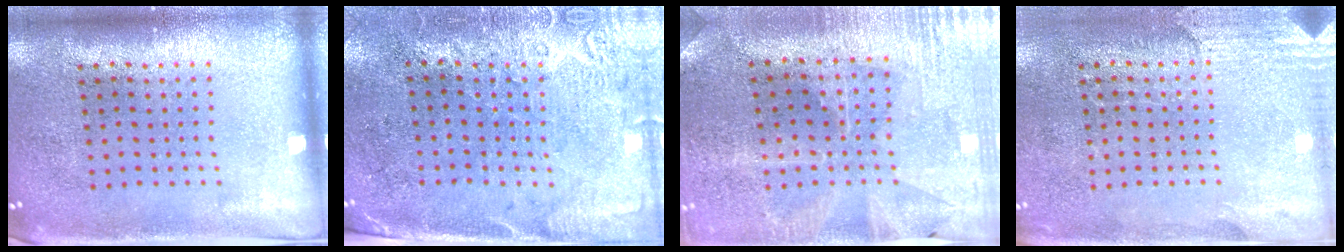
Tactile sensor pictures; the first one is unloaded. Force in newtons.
{"total": 2.7, "press": 2.4, "slide": 1.4}
{"total": 0.9, "press": 0.8, "slide": 0.3}
{"total": 2.8, "press": 2.5, "slide": 1.3}